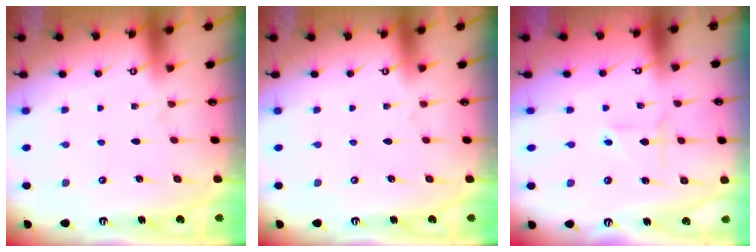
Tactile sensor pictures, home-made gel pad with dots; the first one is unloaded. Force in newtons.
{"total": 0.0}
{"total": 2.2, "press": 2.1, "slide": 0.6}